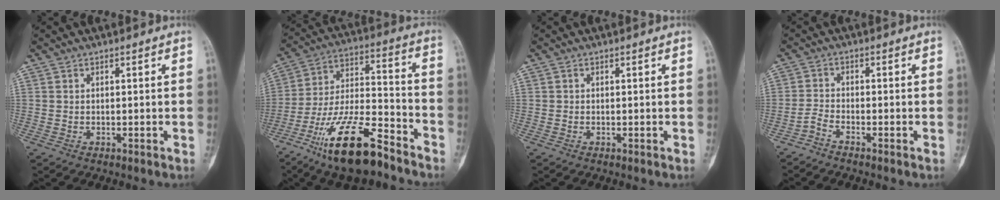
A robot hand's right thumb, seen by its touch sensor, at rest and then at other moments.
{"total": 19.0, "force": [-12.6, 6.0, 12.9], "torque": [-0.239, 0.077, -0.225]}
{"total": 0.0}
{"total": 1.9, "force": [-1.7, 0.1, 0.8], "torque": [-0.023, 0.006, -0.042]}